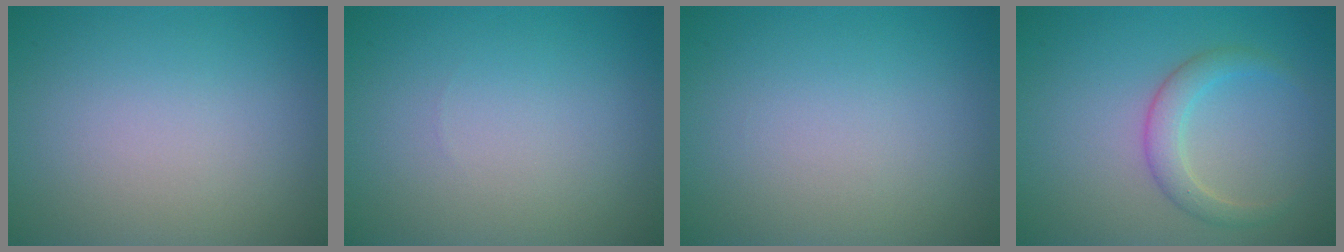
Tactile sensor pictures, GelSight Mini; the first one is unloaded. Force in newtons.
{"total": 0.0}
{"total": 0.0}
{"total": 2.5, "press": 2.5, "slide": 0.2}